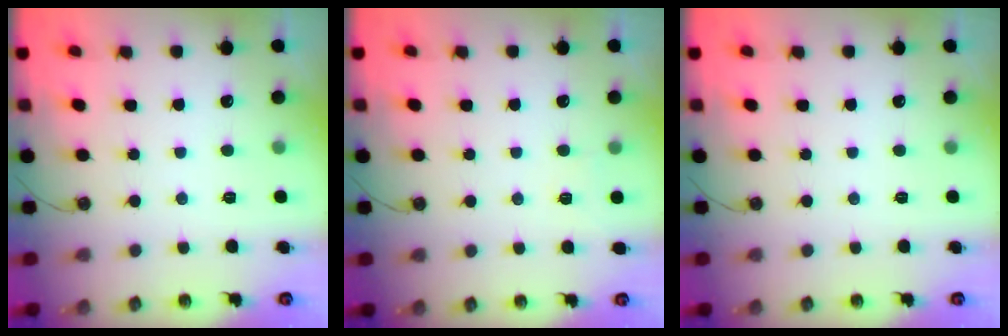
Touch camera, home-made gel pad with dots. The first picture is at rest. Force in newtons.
{"total": 2.9, "press": 2.9, "slide": 0.7}
{"total": 0.0}